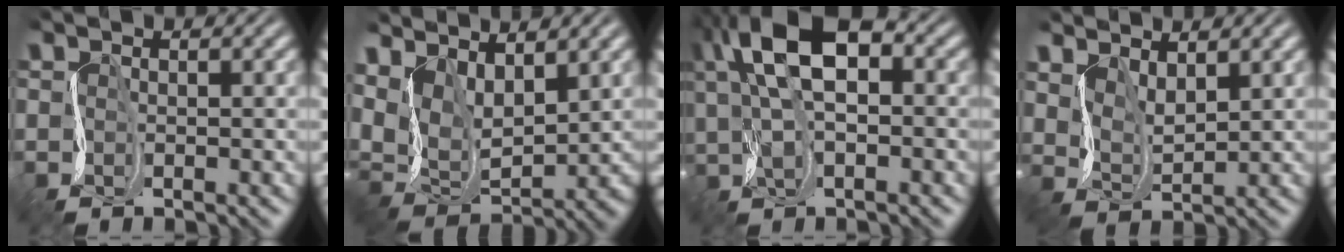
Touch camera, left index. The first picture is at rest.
{"total": 6.8, "force": [4.2, 3.3, 4.3], "torque": [-0.100, 0.000, 0.084]}
{"total": 10.4, "force": [3.0, 5.4, 8.4], "torque": [-0.140, 0.024, 0.043]}
{"total": 2.9, "force": [2.5, 1.0, 1.0], "torque": [-0.033, -0.002, 0.056]}